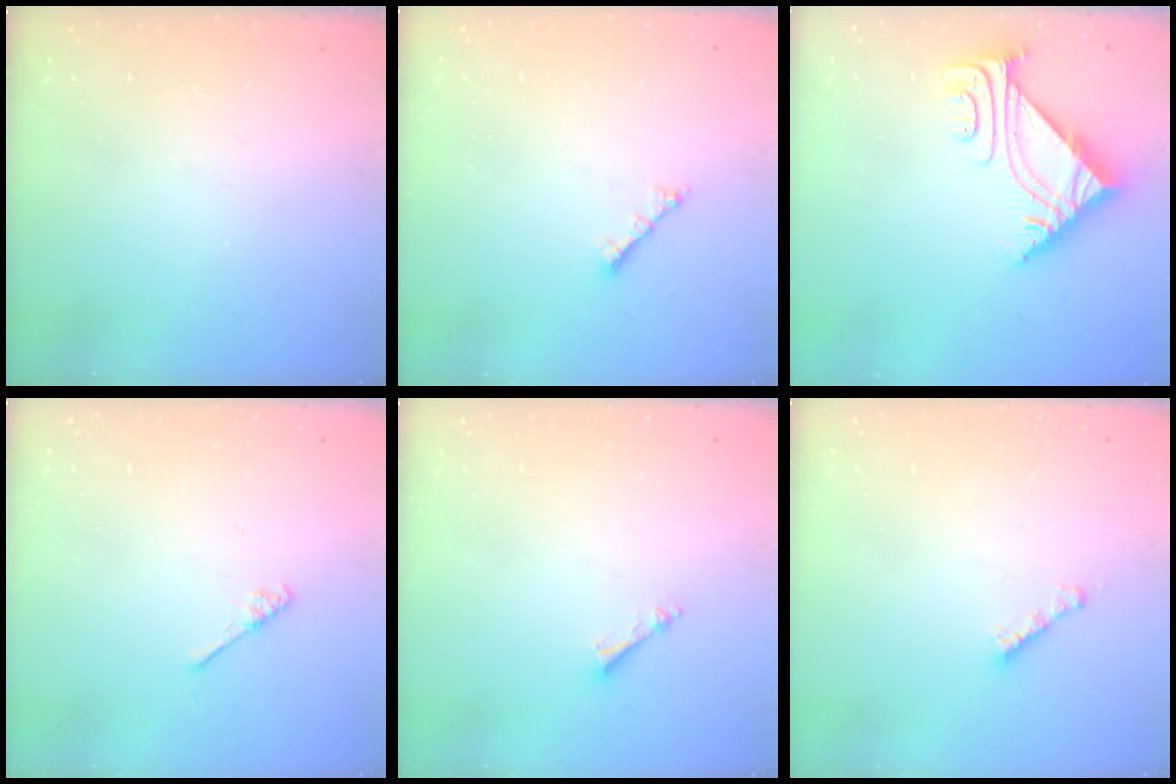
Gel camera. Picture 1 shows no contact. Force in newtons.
{"total": 2.0, "press": 1.9, "slide": 0.5}
{"total": 7.5, "press": 7.4, "slide": 0.8}
{"total": 3.1, "press": 3.1, "slide": 0.5}
{"total": 2.5, "press": 2.5, "slide": 0.4}
{"total": 2.7, "press": 2.7, "slide": 0.3}